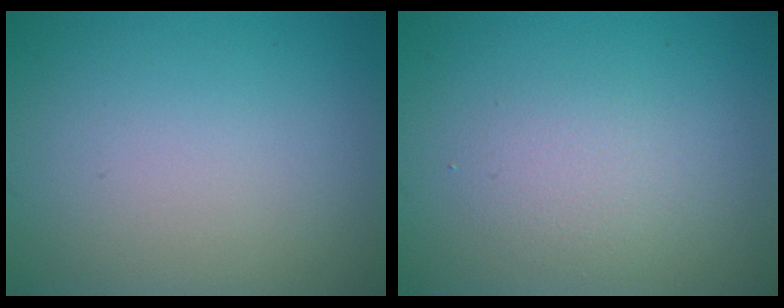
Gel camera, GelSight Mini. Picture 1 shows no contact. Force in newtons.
{"total": 1.9, "press": 1.9, "slide": 0.0}